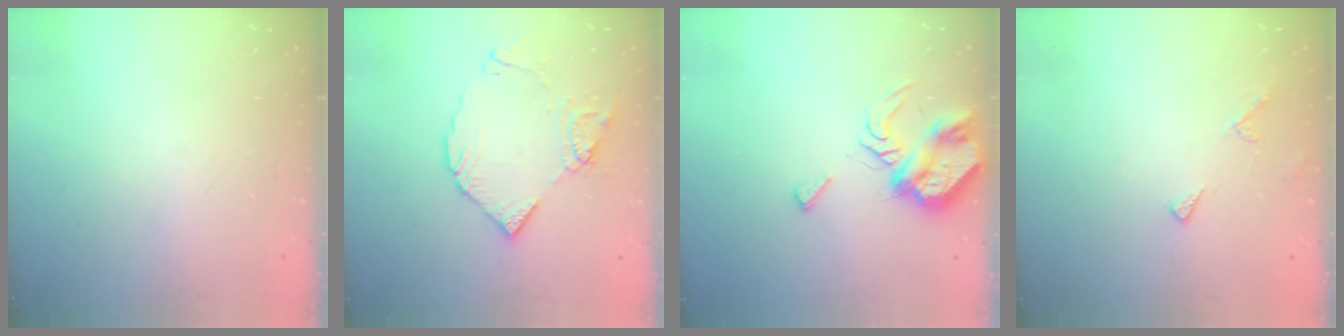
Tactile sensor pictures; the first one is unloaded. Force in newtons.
{"total": 13.2, "press": 13.1, "slide": 1.5}
{"total": 8.8, "press": 8.8, "slide": 1.0}
{"total": 6.9, "press": 6.9, "slide": 0.5}